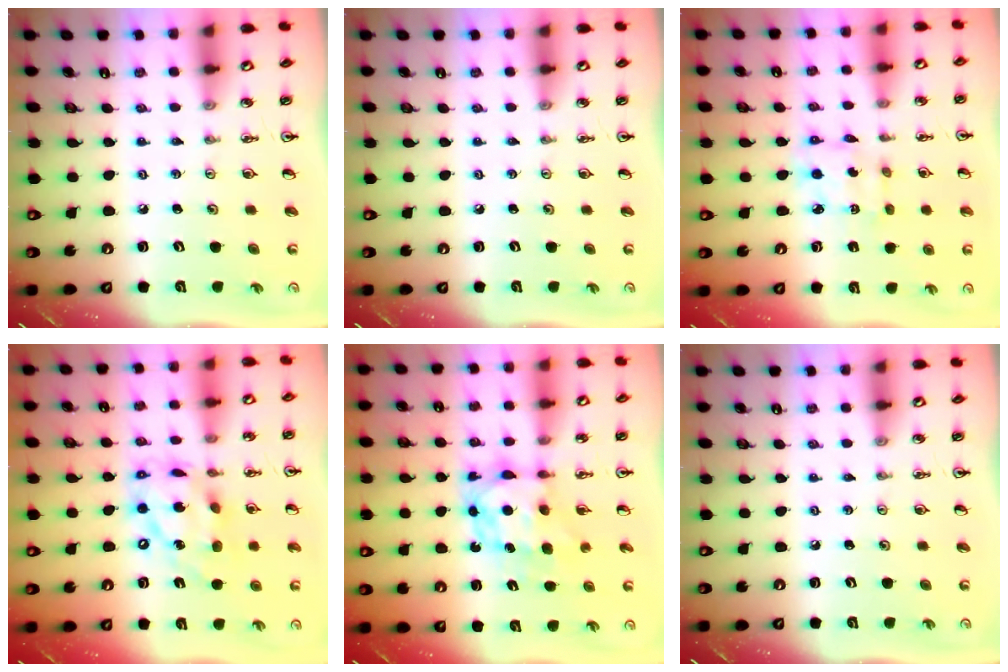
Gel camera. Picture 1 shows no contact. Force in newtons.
{"total": 0.0}
{"total": 3.5, "press": 3.5, "slide": 0.3}
{"total": 16.1, "press": 16.0, "slide": 1.4}
{"total": 7.4, "press": 7.4, "slide": 0.7}
{"total": 0.0}